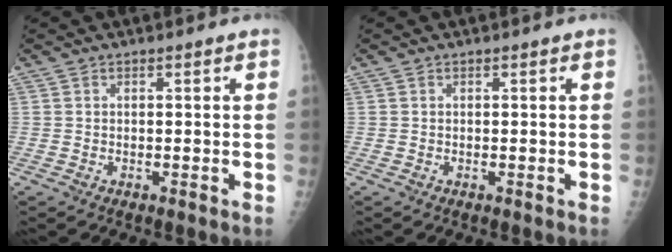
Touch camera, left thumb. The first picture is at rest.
{"total": 0.0}